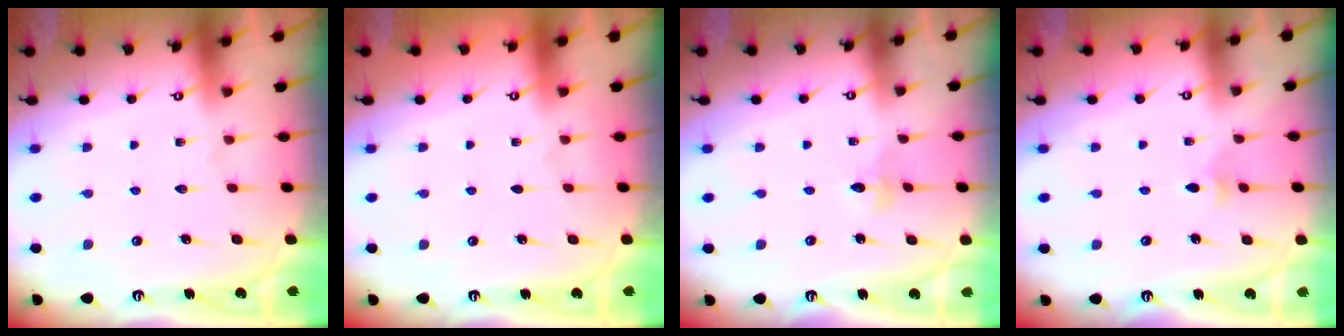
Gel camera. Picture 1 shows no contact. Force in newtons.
{"total": 0.0}
{"total": 2.3, "press": 2.3, "slide": 0.2}
{"total": 2.9, "press": 2.8, "slide": 0.8}